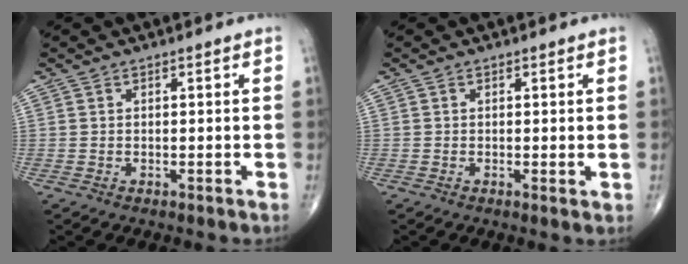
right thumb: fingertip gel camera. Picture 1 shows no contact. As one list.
[{"total": 1.0, "force": [0.0, 0.3, 0.9], "torque": [-0.019, -0.005, -0.002]}]